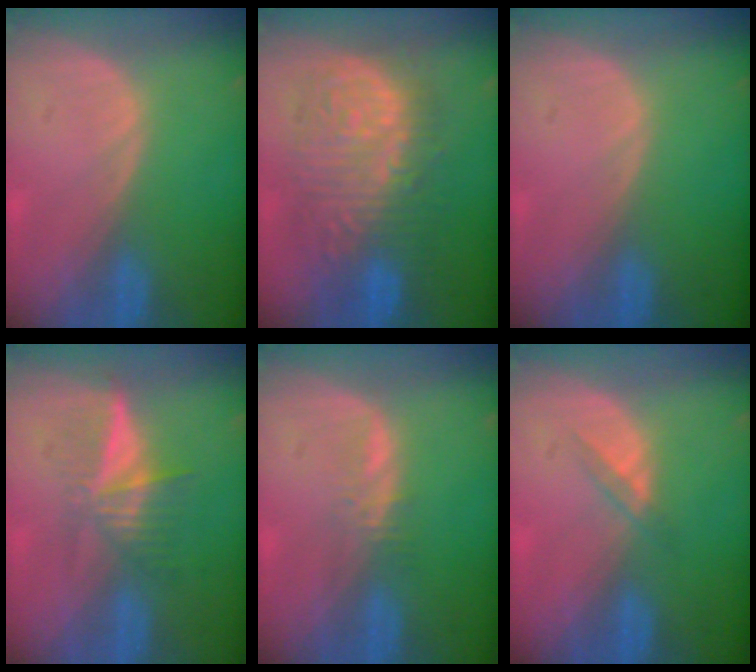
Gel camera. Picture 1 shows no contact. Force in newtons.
{"total": 12.1, "press": 12.0, "slide": 1.1}
{"total": 0.0}
{"total": 6.3, "press": 5.3, "slide": 3.4}
{"total": 2.2, "press": 2.1, "slide": 0.2}
{"total": 1.9, "press": 1.7, "slide": 1.0}